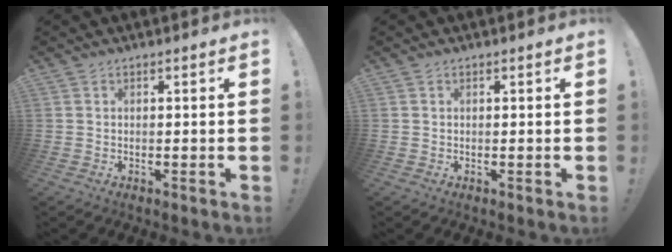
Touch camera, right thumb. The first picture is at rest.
{"total": 0.0}